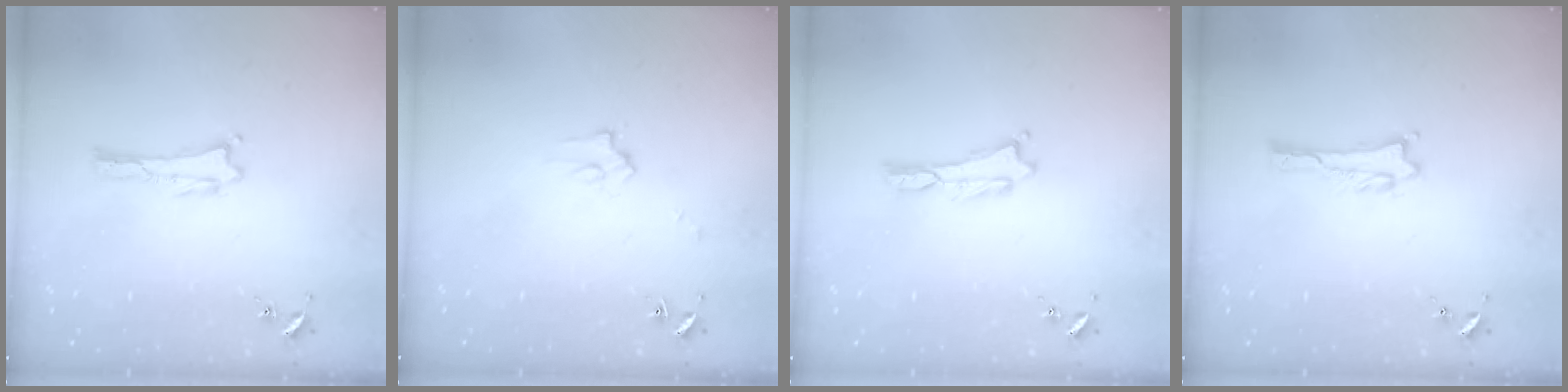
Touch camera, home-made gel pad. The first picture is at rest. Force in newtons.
{"total": 2.2, "press": 2.2, "slide": 0.2}
{"total": 0.0}
{"total": 1.0, "press": 1.0, "slide": 0.1}